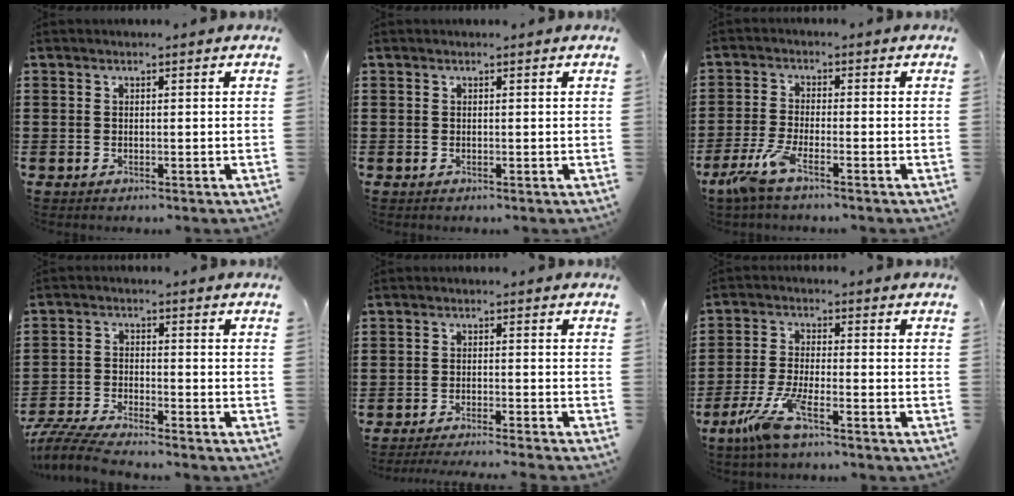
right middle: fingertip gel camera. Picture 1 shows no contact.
{"total": 0.0}
{"total": 5.1, "force": [-3.4, 0.8, 3.7], "torque": [-0.095, -0.014, -0.068]}
{"total": 5.2, "force": [-4.9, 0.2, 1.7], "torque": [-0.050, -0.010, -0.101]}
{"total": 2.3, "force": [-2.2, -0.4, 0.7], "torque": [-0.012, 0.000, -0.044]}
{"total": 7.2, "force": [-4.3, 1.2, 5.6], "torque": [-0.135, -0.017, -0.083]}